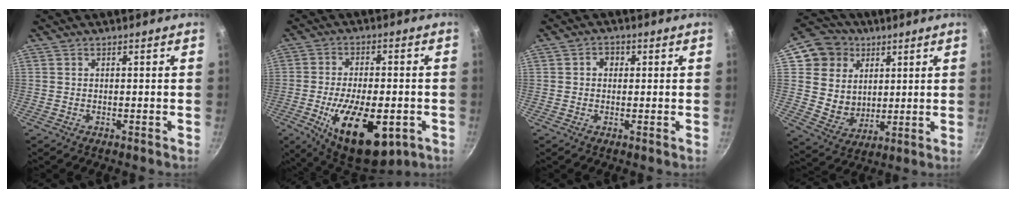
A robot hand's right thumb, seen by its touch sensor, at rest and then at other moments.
{"total": 18.2, "force": [-6.0, 8.6, 14.9], "torque": [-0.227, 0.008, -0.081]}
{"total": 2.4, "force": [0.4, 2.1, 1.2], "torque": [-0.005, 0.005, 0.003]}
{"total": 13.1, "force": [4.7, 11.5, 4.4], "torque": [-0.041, -0.007, 0.090]}